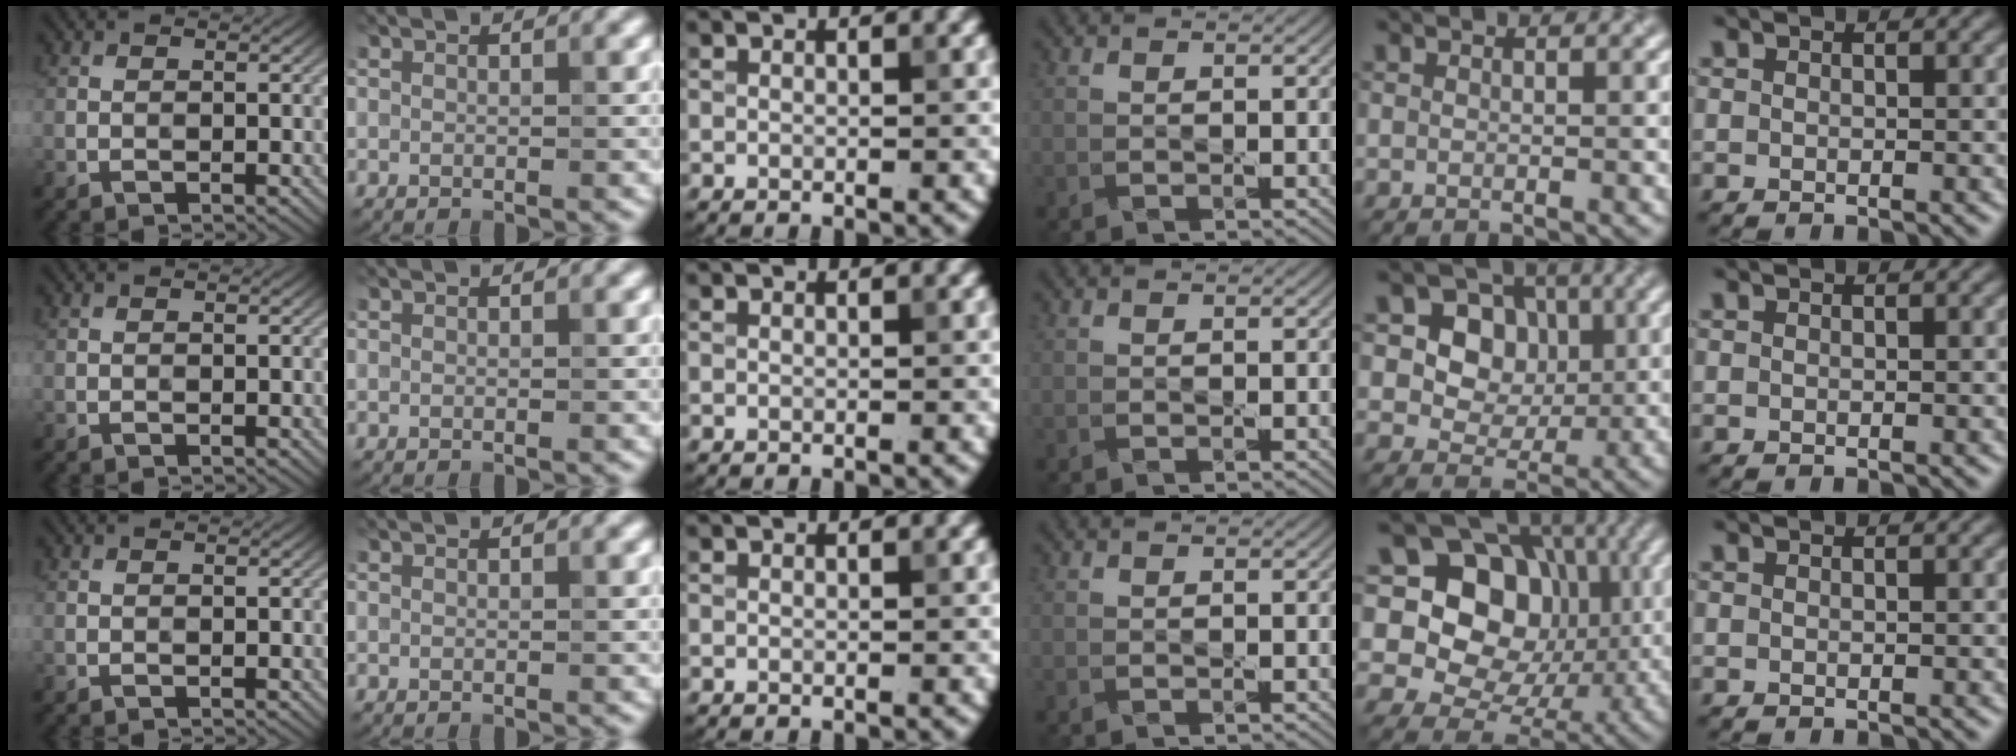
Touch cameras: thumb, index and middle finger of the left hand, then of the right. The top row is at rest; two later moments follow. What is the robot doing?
{"motion": "press", "object": "mouse"}